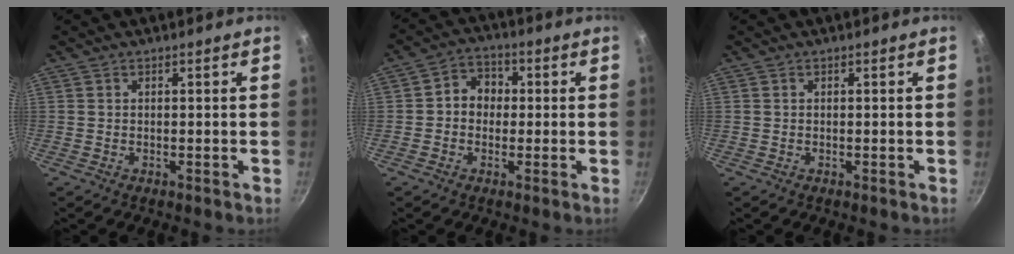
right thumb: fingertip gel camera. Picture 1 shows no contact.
{"total": 5.9, "force": [0.1, 5.0, 3.0], "torque": [-0.015, 0.012, -0.012]}
{"total": 0.0}